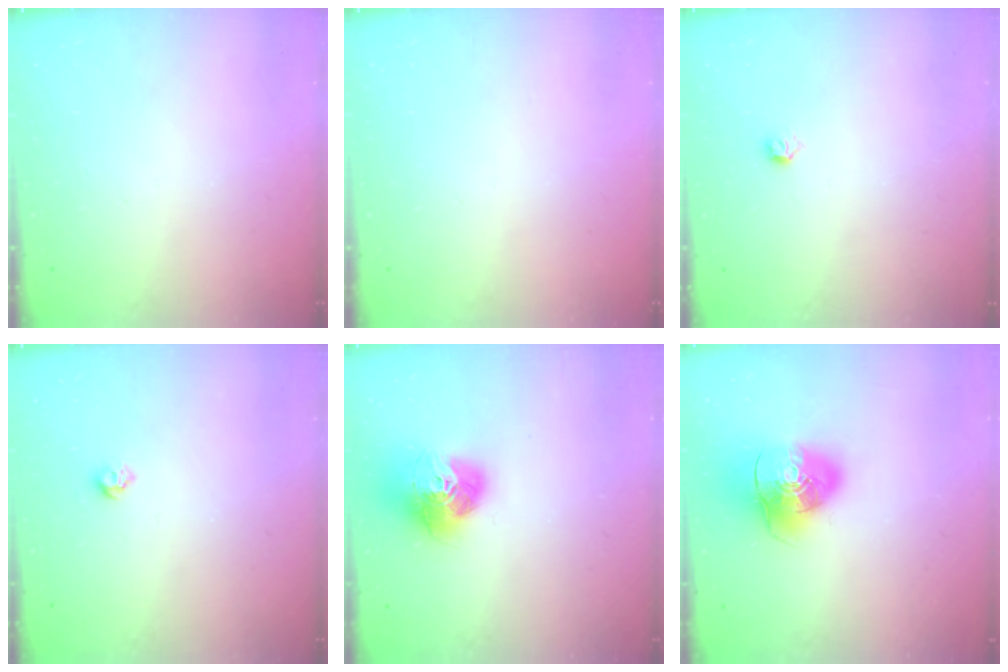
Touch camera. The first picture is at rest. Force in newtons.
{"total": 0.0}
{"total": 2.8, "press": 2.7, "slide": 0.8}
{"total": 5.3, "press": 5.3, "slide": 0.8}
{"total": 17.0, "press": 16.9, "slide": 1.5}
{"total": 14.0, "press": 13.8, "slide": 2.3}